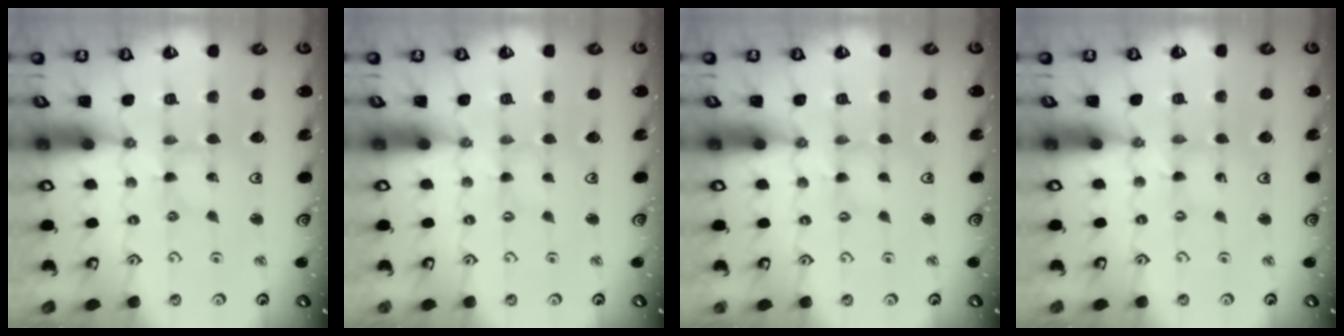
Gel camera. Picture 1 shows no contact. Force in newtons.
{"total": 0.0}
{"total": 0.0}
{"total": 0.0}